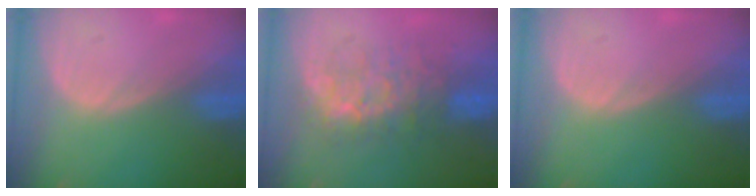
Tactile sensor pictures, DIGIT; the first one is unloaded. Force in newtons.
{"total": 8.0, "press": 7.8, "slide": 1.9}
{"total": 0.0}